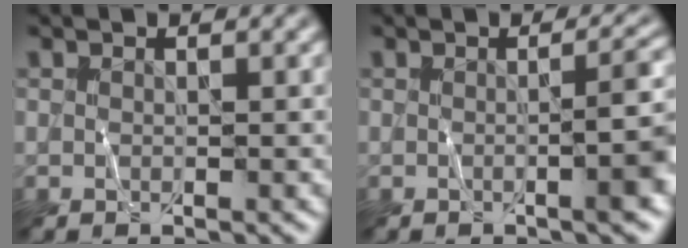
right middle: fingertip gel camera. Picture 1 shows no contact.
{"total": 4.4, "force": [-0.5, 1.0, 4.3], "torque": [-0.044, 0.010, -0.009]}